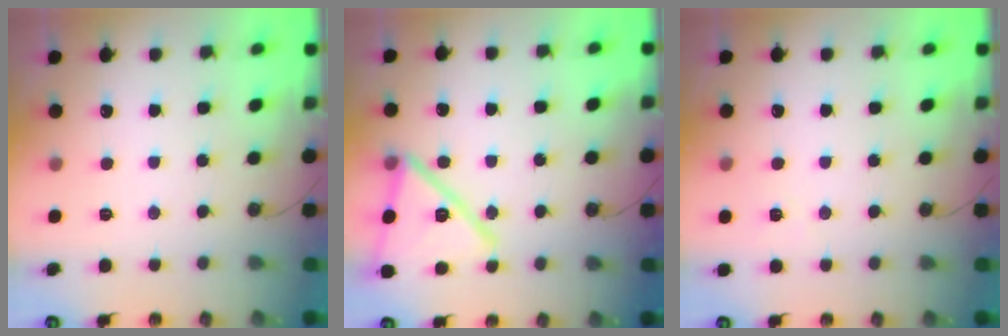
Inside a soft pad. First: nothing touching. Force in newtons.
{"total": 16.1, "press": 15.8, "slide": 3.2}
{"total": 3.1, "press": 2.9, "slide": 0.9}